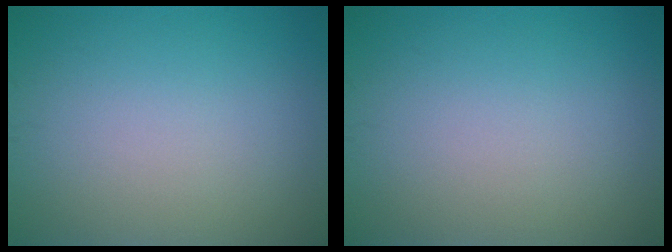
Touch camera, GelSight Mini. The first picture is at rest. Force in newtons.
{"total": 0.0}